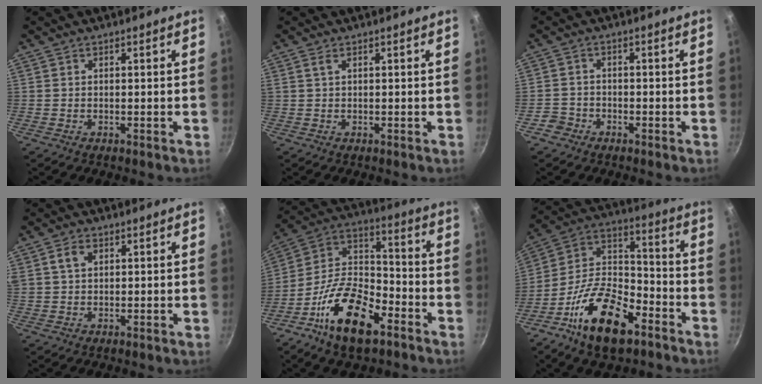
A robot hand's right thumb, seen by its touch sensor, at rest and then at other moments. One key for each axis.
{"total": 1.0, "fx": 0.5, "fy": 0.1, "fz": 0.9, "tx": -0.020, "ty": 0.003, "tz": 0.012}
{"total": 2.9, "fx": -2.0, "fy": 2.1, "fz": 0.3, "tx": 0.002, "ty": 0.027, "tz": -0.035}
{"total": 4.3, "fx": 1.7, "fy": 2.8, "fz": 2.8, "tx": -0.046, "ty": 0.006, "tz": 0.030}
{"total": 18.4, "fx": -9.7, "fy": 8.9, "fz": 12.9, "tx": -0.216, "ty": 0.063, "tz": -0.196}
{"total": 19.5, "fx": -10.5, "fy": 9.5, "fz": 13.4, "tx": -0.220, "ty": 0.067, "tz": -0.206}